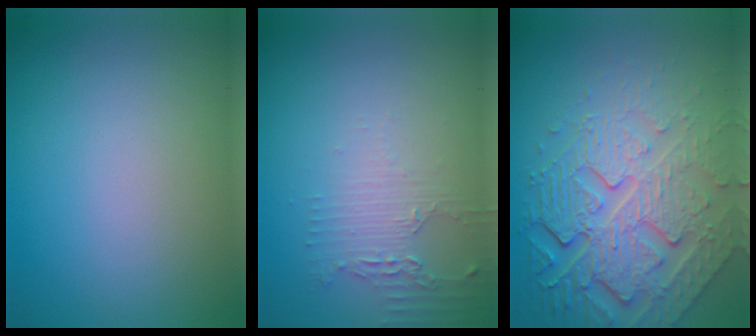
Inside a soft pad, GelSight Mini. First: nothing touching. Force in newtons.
{"total": 2.1, "press": 1.6, "slide": 1.4}
{"total": 8.5, "press": 5.9, "slide": 6.2}